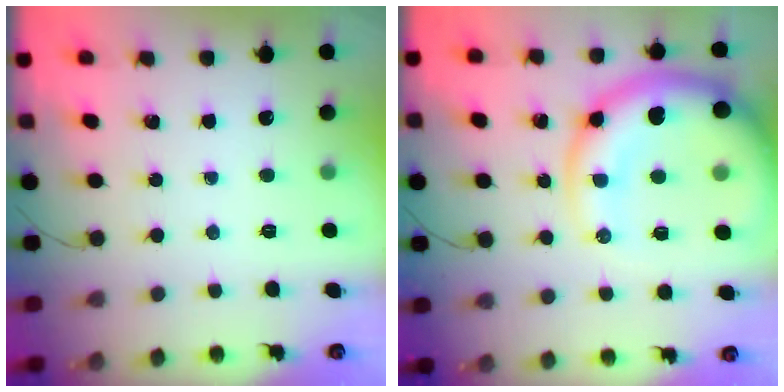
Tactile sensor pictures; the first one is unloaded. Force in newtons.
{"total": 16.4, "press": 15.8, "slide": 4.5}